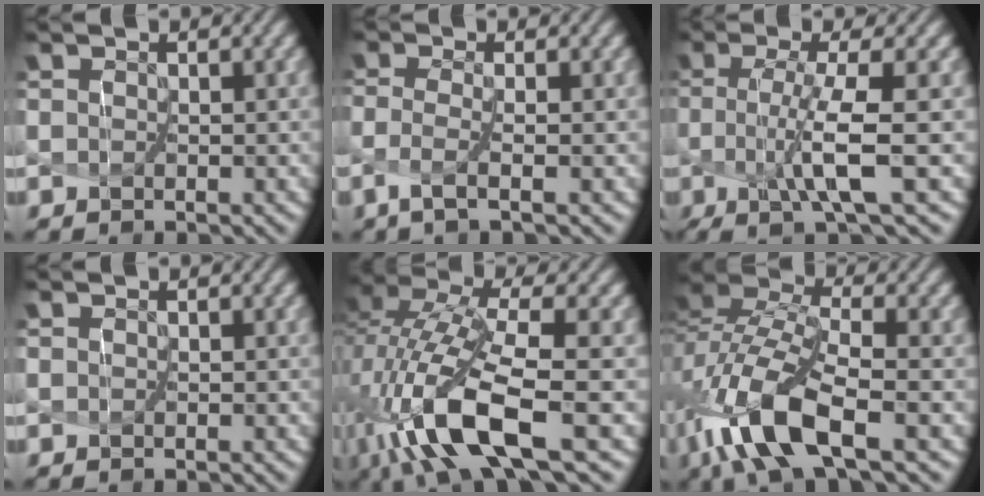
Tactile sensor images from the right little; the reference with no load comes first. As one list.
[{"total": 2.1, "force": [-1.5, -0.3, 1.4], "torque": [-0.050, -0.006, -0.025]}, {"total": 5.4, "force": [-1.6, -0.2, 5.1], "torque": [-0.104, -0.008, -0.018]}, {"total": 0.0}, {"total": 9.6, "force": [-3.8, 2.5, 8.4], "torque": [-0.179, 0.000, -0.064]}, {"total": 8.7, "force": [-4.3, 2.7, 7.1], "torque": [-0.156, 0.000, -0.081]}]